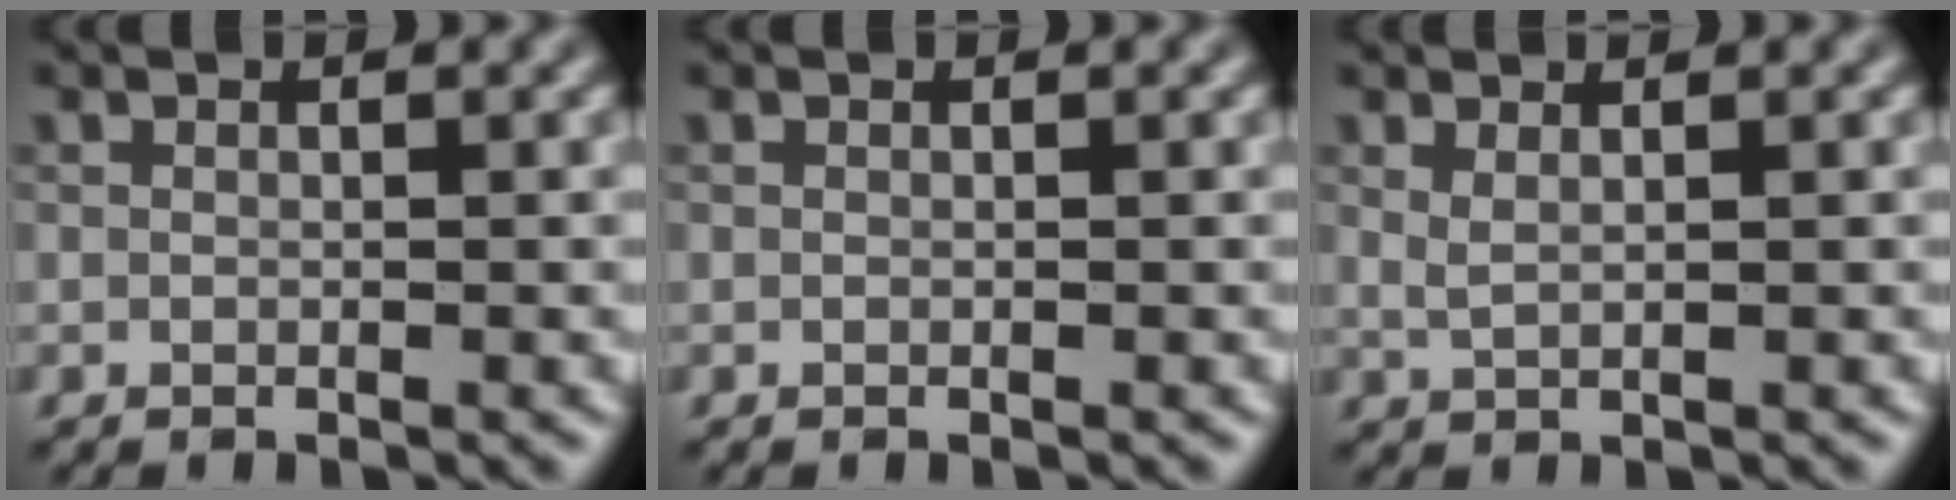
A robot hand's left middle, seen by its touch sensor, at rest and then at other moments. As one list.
[{"total": 0.0}, {"total": 1.4, "force": [0.8, 0.6, 0.9], "torque": [-0.015, -0.006, 0.010]}]